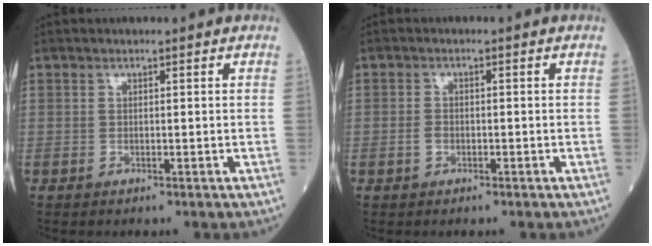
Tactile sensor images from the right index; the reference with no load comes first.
{"total": 1.5, "force": [-0.6, 1.0, 0.9], "torque": [-0.019, 0.003, -0.010]}